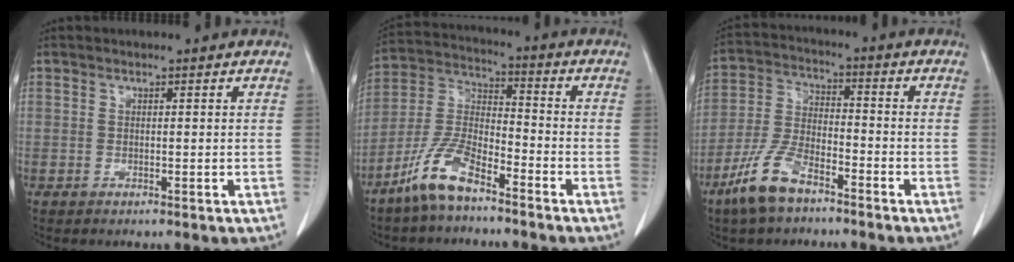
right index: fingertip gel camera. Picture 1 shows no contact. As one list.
[{"total": 9.8, "force": [-7.1, 2.7, 6.3], "torque": [-0.138, -0.002, -0.145]}, {"total": 9.5, "force": [-6.6, 3.4, 6.0], "torque": [-0.135, -0.003, -0.133]}]